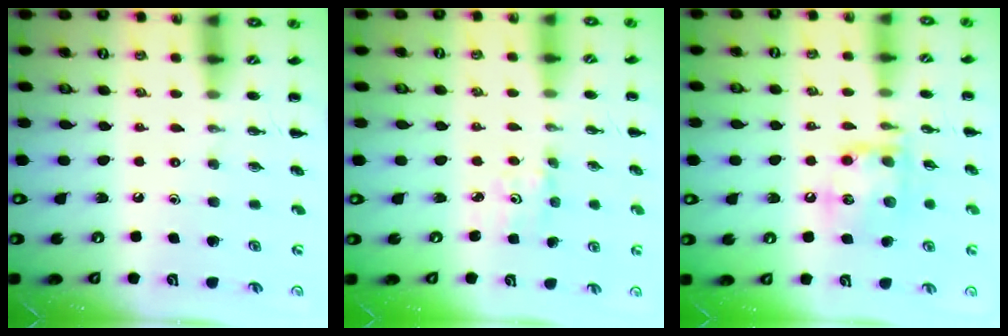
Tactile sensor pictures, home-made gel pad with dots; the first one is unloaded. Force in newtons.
{"total": 1.5, "press": 1.5, "slide": 0.3}
{"total": 13.5, "press": 13.4, "slide": 1.6}